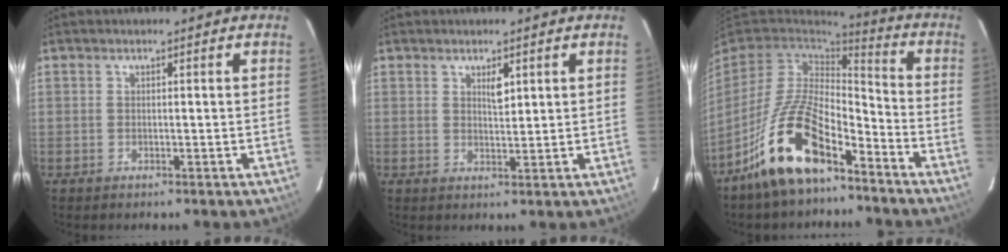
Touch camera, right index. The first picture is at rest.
{"total": 2.0, "force": [1.1, 0.6, 1.6], "torque": [-0.030, -0.001, 0.021]}
{"total": 15.3, "force": [-9.7, 5.1, 10.7], "torque": [-0.217, 0.002, -0.183]}